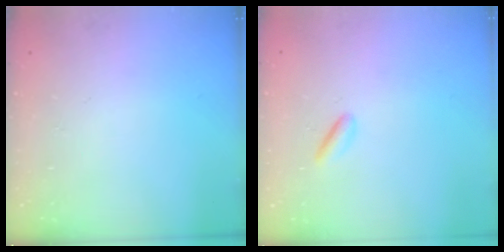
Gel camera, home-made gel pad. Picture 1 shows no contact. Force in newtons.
{"total": 2.2, "press": 2.1, "slide": 0.6}